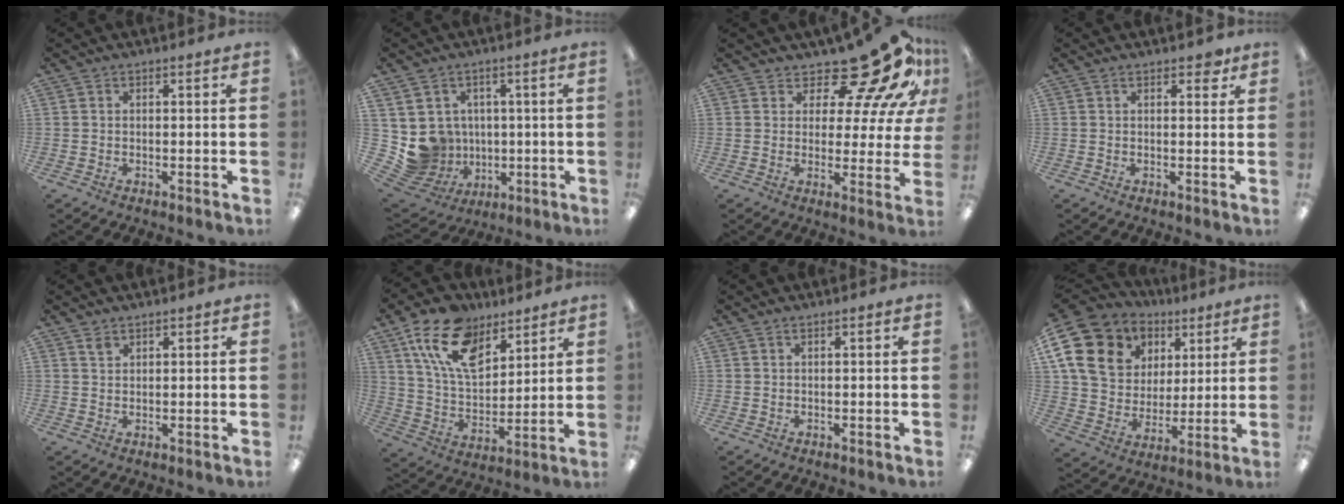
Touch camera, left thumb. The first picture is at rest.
{"total": 8.3, "force": [0.8, 8.2, 0.8], "torque": [-0.054, -0.020, 0.027]}
{"total": 16.6, "force": [13.0, 5.4, 8.7], "torque": [-0.116, -0.113, 0.213]}
{"total": 2.5, "force": [1.3, 1.2, 1.7], "torque": [-0.018, -0.005, 0.019]}
{"total": 1.5, "force": [1.2, 0.9, 0.2], "torque": [0.004, -0.008, 0.022]}
{"total": 16.6, "force": [9.6, 9.6, 9.5], "torque": [-0.183, -0.028, 0.180]}
{"total": 0.0}
{"total": 17.3, "force": [7.6, 13.8, 7.2], "torque": [-0.149, -0.034, 0.149]}